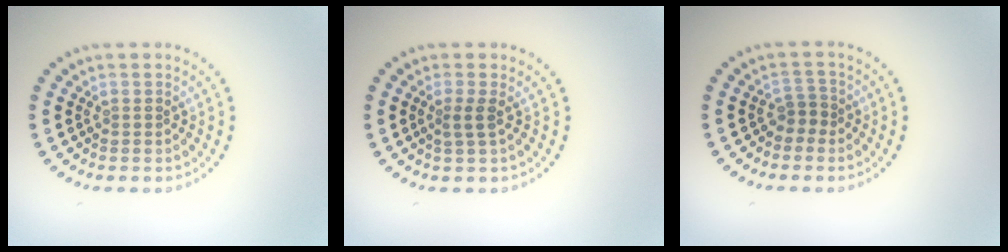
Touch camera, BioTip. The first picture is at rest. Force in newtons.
{"total": 1.4, "press": 0.9, "slide": 1.0}
{"total": 1.4, "press": 1.1, "slide": 0.9}